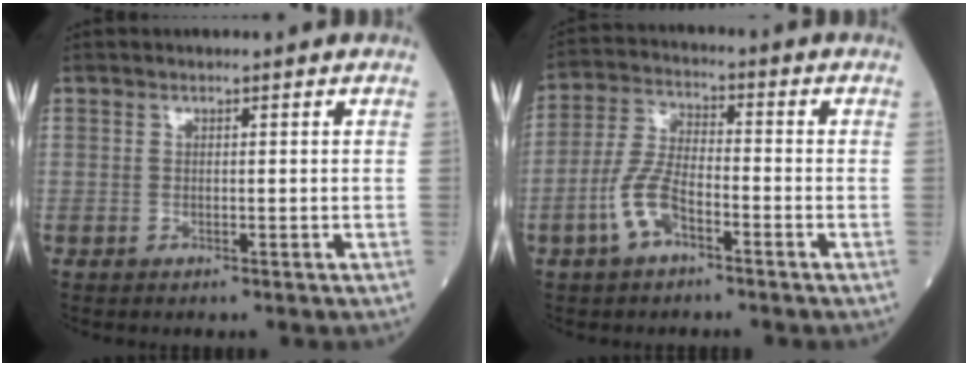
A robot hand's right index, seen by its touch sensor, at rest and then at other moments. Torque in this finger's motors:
{"motor_torque": [0.19, -0.19, 0.18, 0.08]}